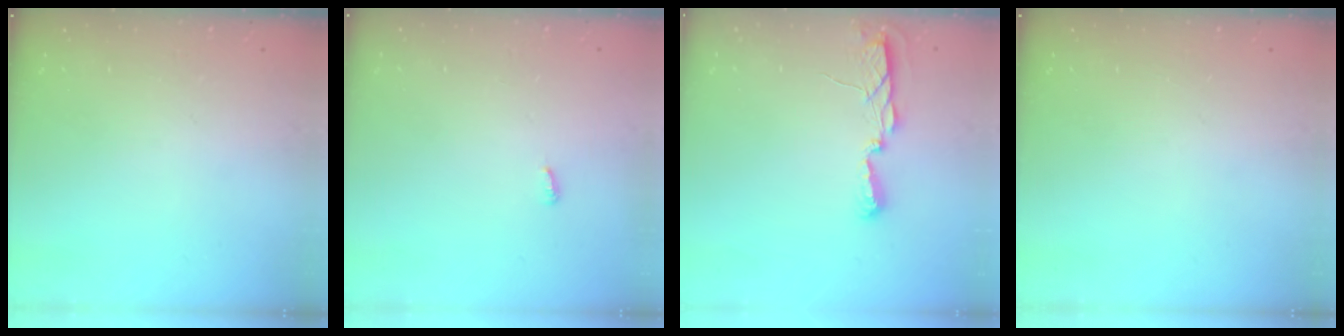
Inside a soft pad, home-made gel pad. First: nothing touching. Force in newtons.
{"total": 2.6, "press": 2.6, "slide": 0.2}
{"total": 5.5, "press": 5.5, "slide": 0.6}
{"total": 0.0}